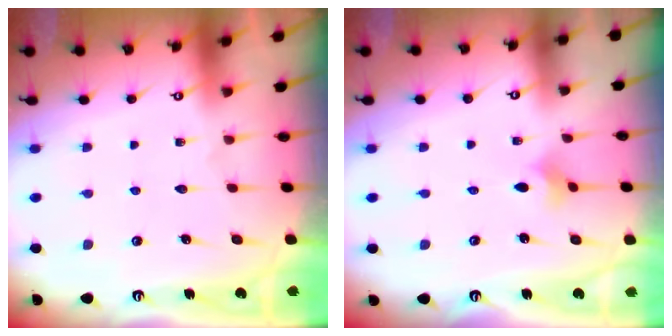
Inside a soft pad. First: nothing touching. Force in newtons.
{"total": 2.6, "press": 2.6, "slide": 0.5}